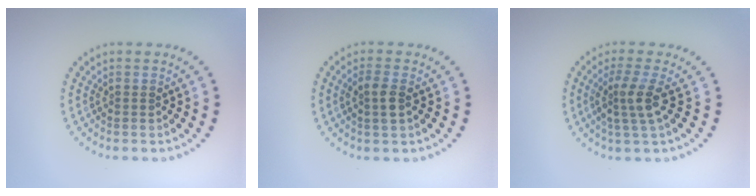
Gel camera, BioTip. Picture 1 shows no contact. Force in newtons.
{"total": 1.9, "press": 1.9, "slide": 0.4}
{"total": 3.0, "press": 2.3, "slide": 1.9}